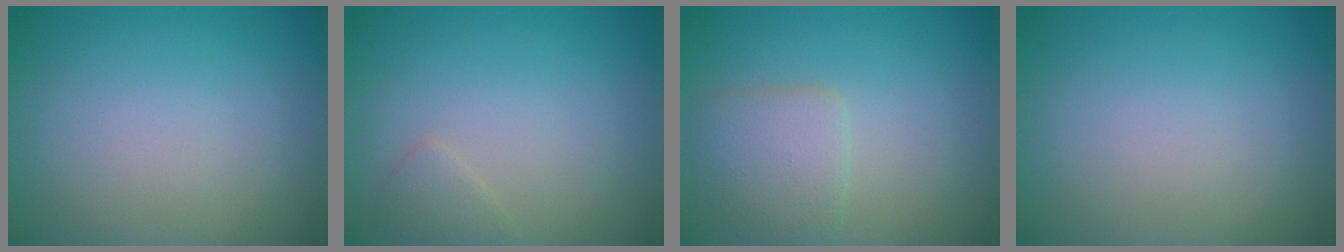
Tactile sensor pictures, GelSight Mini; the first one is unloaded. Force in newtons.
{"total": 1.1, "press": 1.1, "slide": 0.0}
{"total": 3.1, "press": 3.1, "slide": 0.1}
{"total": 0.0}